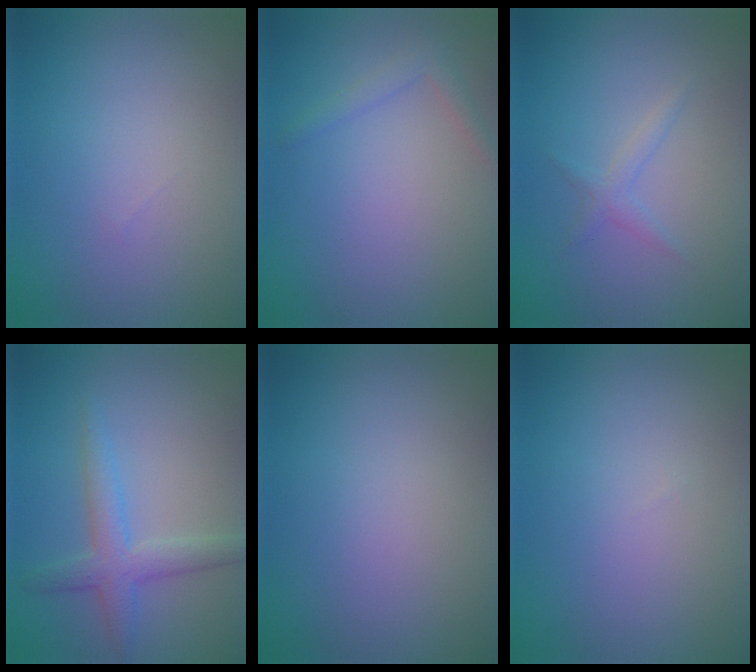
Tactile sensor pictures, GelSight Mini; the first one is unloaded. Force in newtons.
{"total": 1.3, "press": 1.3, "slide": 0.1}
{"total": 1.2, "press": 1.2, "slide": 0.0}
{"total": 3.2, "press": 3.2, "slide": 0.1}
{"total": 0.0}
{"total": 0.0}